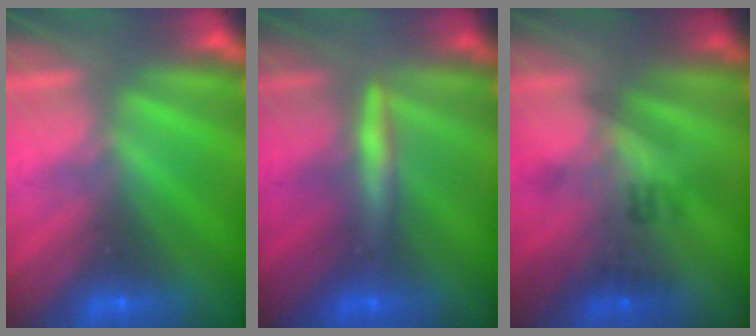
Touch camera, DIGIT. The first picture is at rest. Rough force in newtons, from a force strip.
{"total": 2.5}
{"total": 2.3}